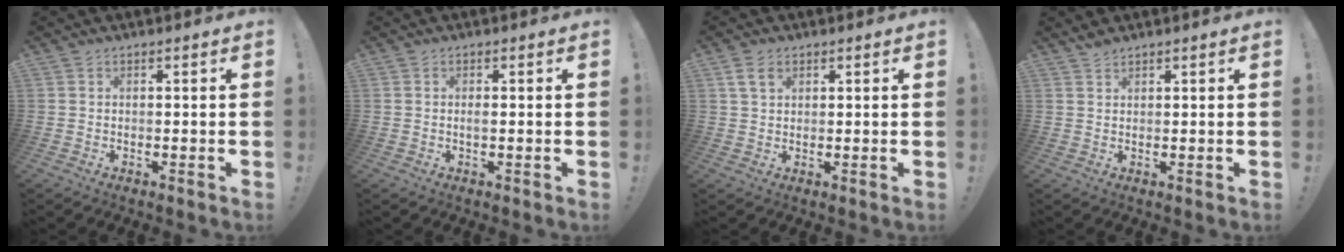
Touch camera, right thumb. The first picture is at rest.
{"total": 0.9, "force": [-0.2, 0.1, 0.9], "torque": [-0.013, -0.002, -0.005]}
{"total": 4.2, "force": [2.0, 2.6, 2.6], "torque": [-0.042, 0.001, 0.038]}
{"total": 1.6, "force": [1.5, 0.4, 0.5], "torque": [-0.003, -0.007, 0.027]}